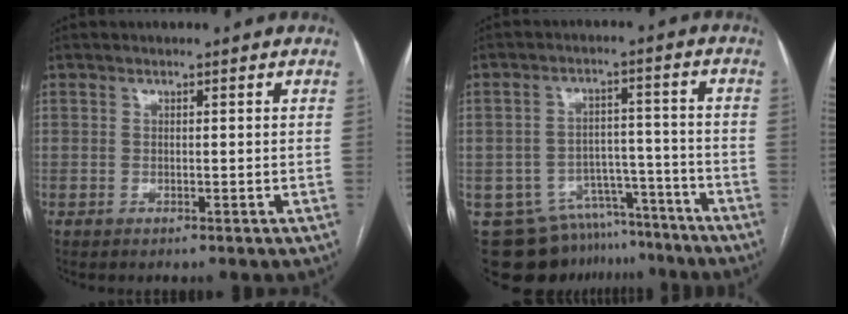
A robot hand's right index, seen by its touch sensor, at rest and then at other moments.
{"total": 12.8, "force": [-10.6, 6.9, 2.3], "torque": [-0.030, 0.038, -0.144]}